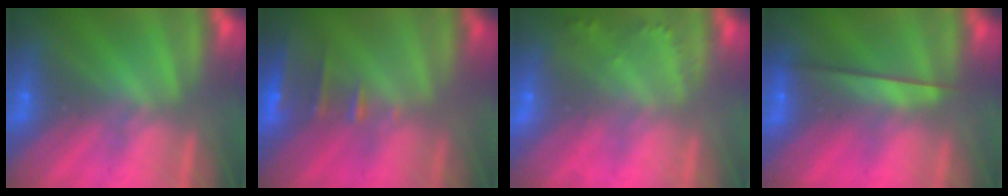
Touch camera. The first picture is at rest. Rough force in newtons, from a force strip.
{"total": 2.4}
{"total": 2.2}
{"total": 2.4}